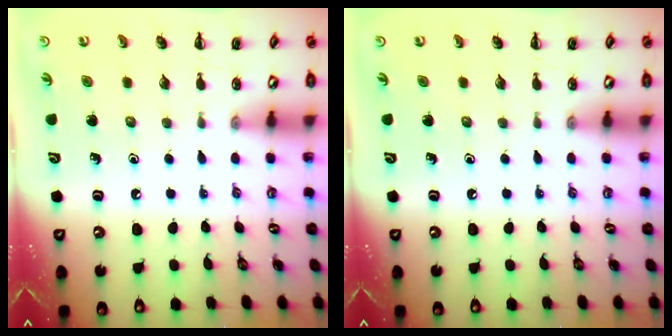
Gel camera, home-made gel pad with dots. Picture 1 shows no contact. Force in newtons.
{"total": 0.0}